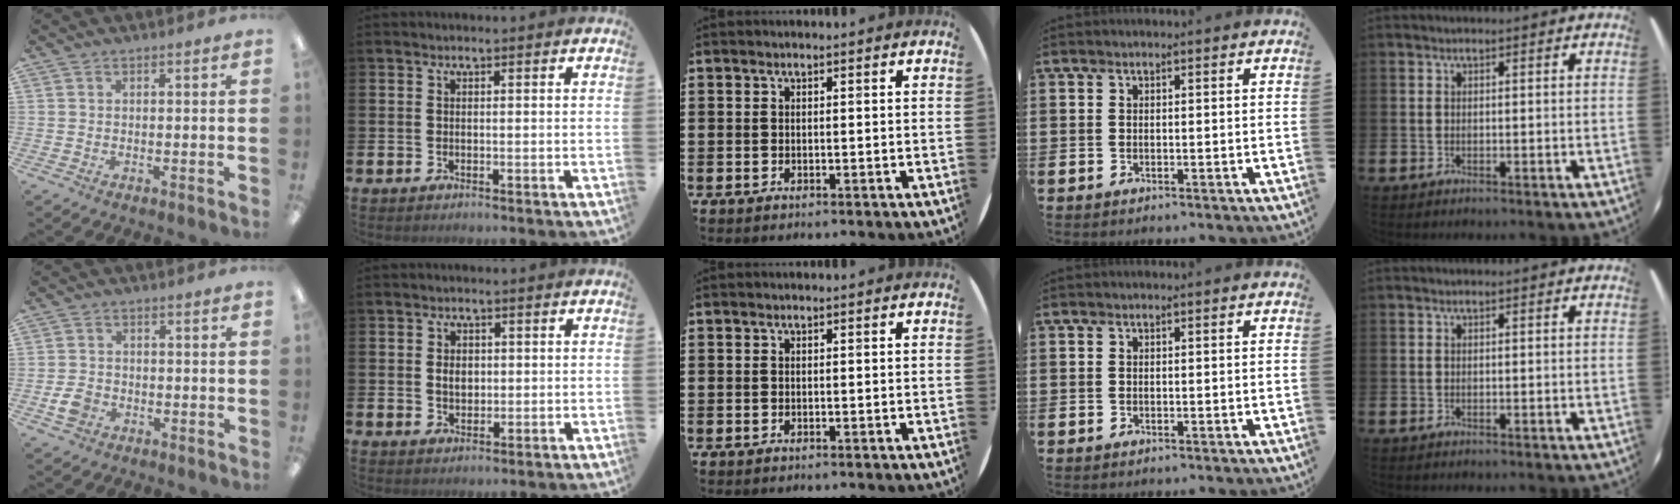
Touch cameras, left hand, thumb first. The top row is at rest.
{"thumb": {"total": 4.1, "force": [-1.5, 3.1, 2.2], "torque": [-0.047, 0.003, -0.029]}, "index": {"total": 2.5, "force": [0.4, 1.8, 1.6], "torque": [-0.019, 0.002, 0.002]}}